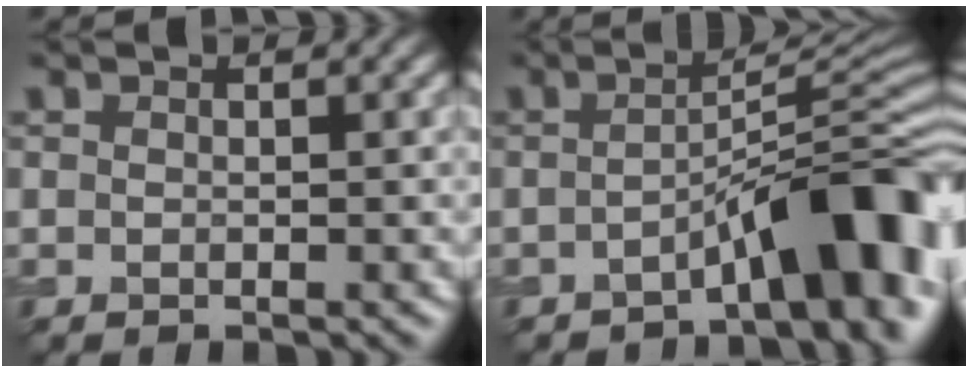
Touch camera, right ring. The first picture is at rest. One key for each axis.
{"total": 8.6, "fx": -3.9, "fy": 1.8, "fz": 7.4, "tx": -0.088, "ty": 0.028, "tz": -0.054}